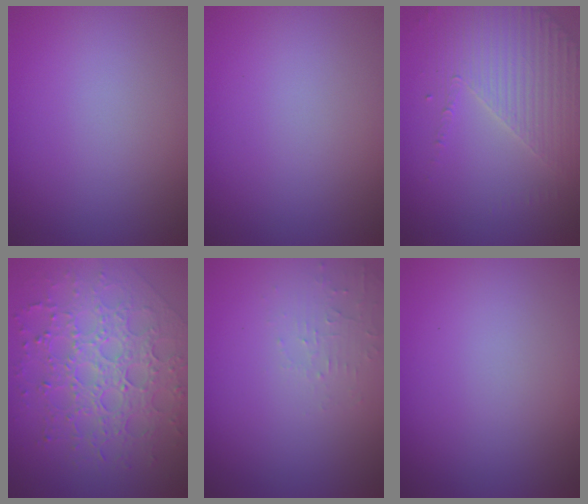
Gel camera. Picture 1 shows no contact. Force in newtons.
{"total": 0.0}
{"total": 4.3, "press": 3.2, "slide": 2.9}
{"total": 8.0, "press": 5.6, "slide": 5.7}
{"total": 1.5, "press": 1.5, "slide": 0.3}
{"total": 0.0}